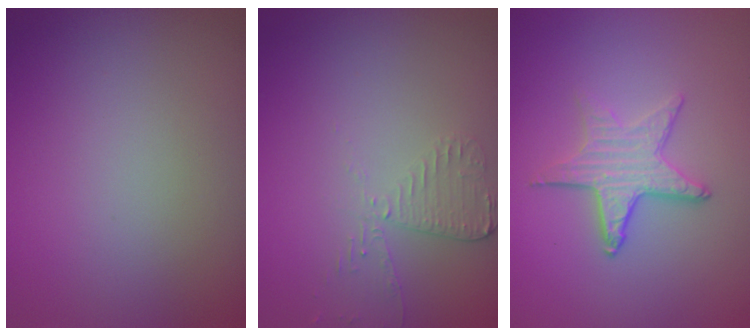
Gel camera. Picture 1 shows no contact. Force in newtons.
{"total": 1.9, "press": 1.9, "slide": 0.4}
{"total": 3.6, "press": 2.8, "slide": 2.2}